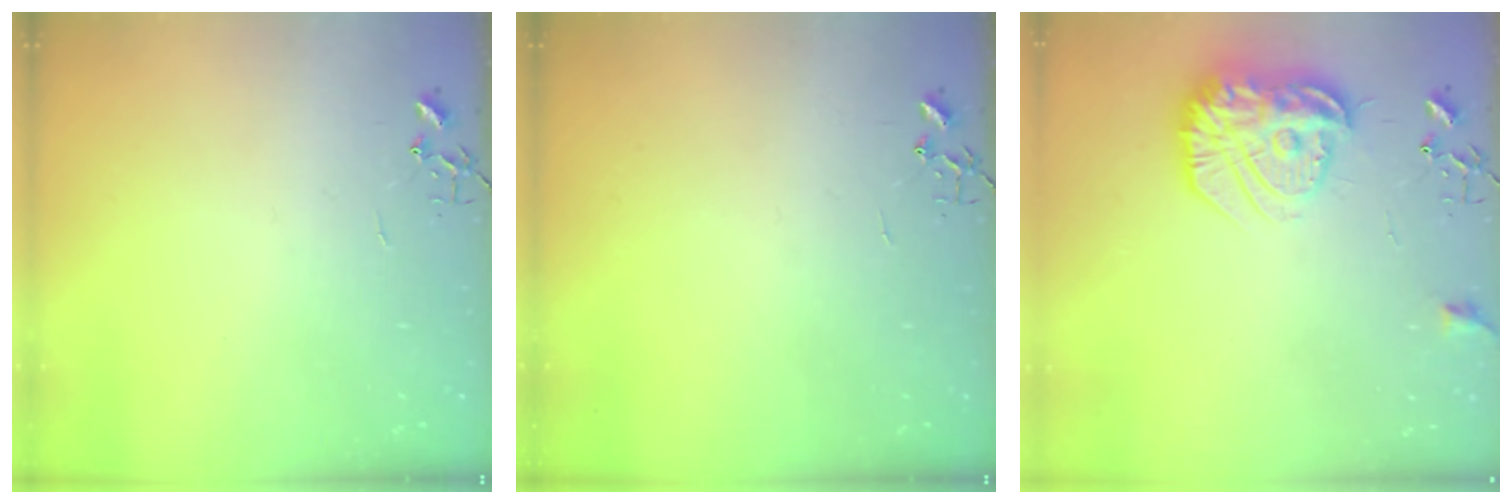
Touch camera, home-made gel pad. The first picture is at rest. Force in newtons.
{"total": 0.0}
{"total": 17.6, "press": 17.6, "slide": 1.3}